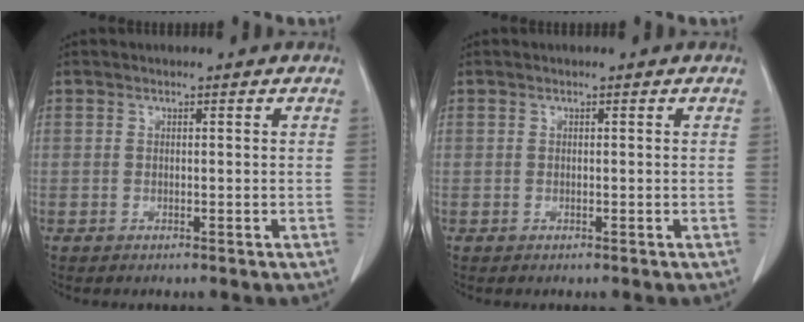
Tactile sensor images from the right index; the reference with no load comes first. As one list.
[{"total": 0.0}]